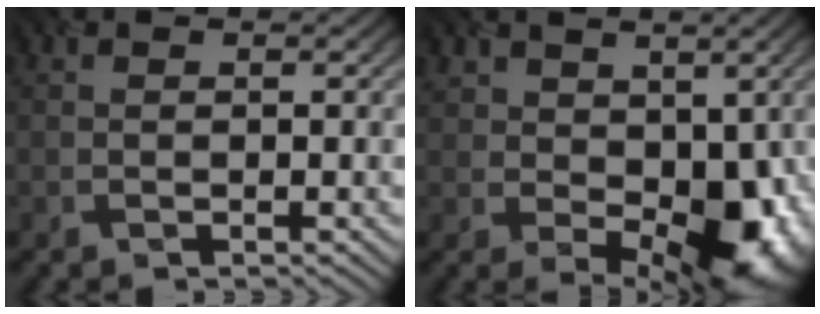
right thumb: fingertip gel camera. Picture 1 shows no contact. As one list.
[{"total": 9.1, "force": [0.2, 6.2, 6.6], "torque": [-0.104, -0.025, 0.022]}]